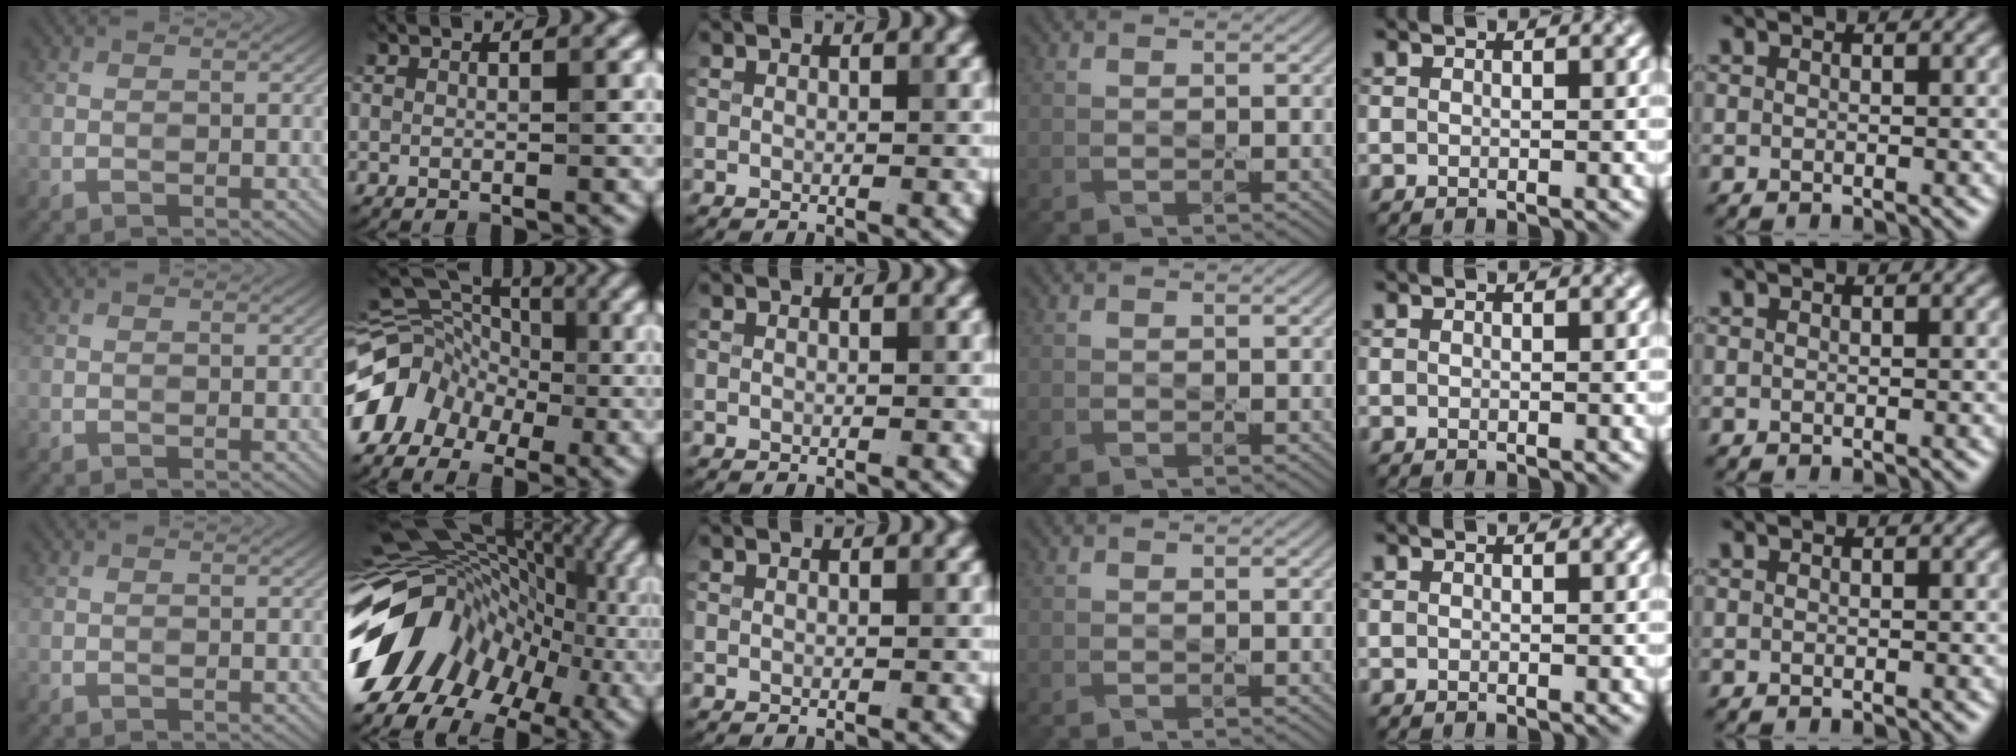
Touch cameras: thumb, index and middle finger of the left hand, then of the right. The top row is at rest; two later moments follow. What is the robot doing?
{"motion": "press", "object": "sticky note"}